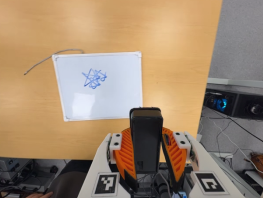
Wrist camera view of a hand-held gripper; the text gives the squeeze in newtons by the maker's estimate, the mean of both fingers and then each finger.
{"total": 9.9, "left": 8.2, "right": 11.7}